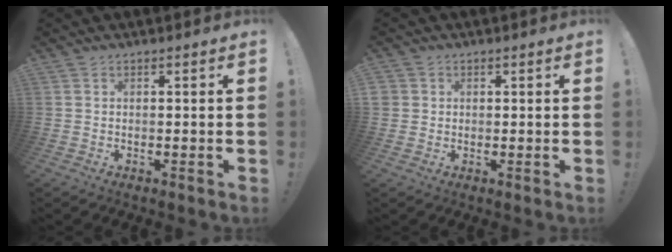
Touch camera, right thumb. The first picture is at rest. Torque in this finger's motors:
{"motor_torque": [-0.11, 0.00, 0.02, -0.07, -0.01]}